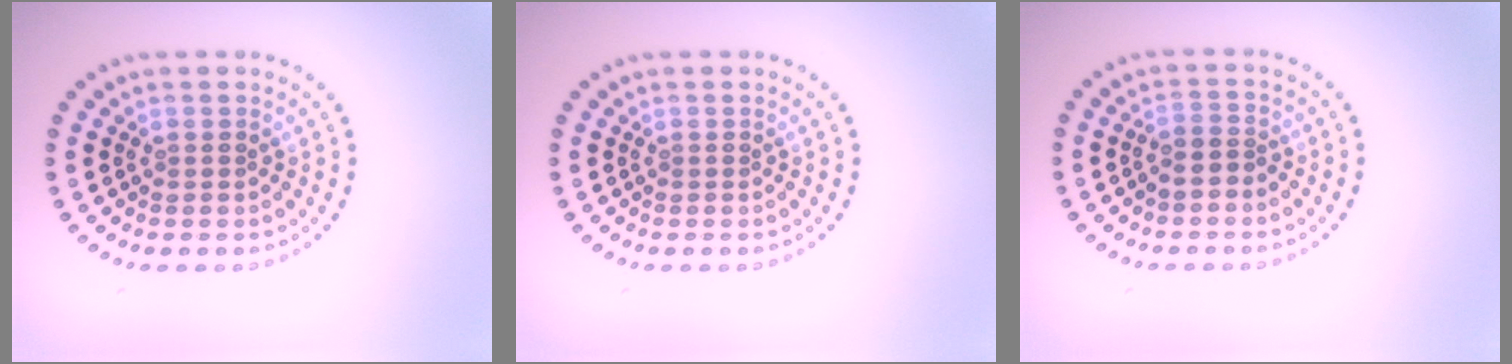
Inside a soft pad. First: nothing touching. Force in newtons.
{"total": 0.0}
{"total": 1.2, "press": 0.9, "slide": 0.8}